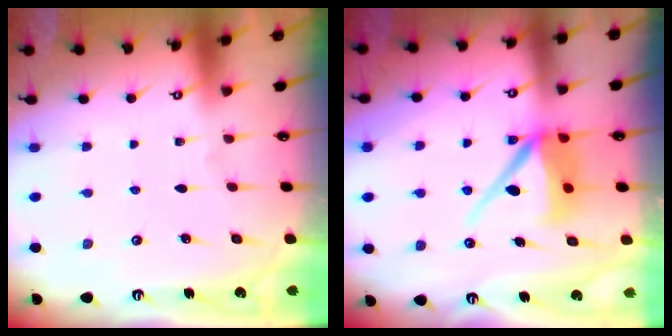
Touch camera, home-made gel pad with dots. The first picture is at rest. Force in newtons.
{"total": 8.6, "press": 8.5, "slide": 0.8}